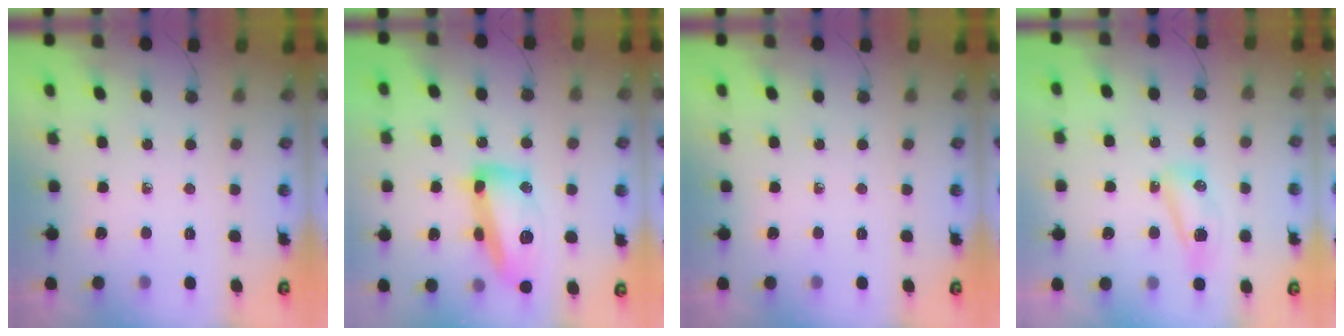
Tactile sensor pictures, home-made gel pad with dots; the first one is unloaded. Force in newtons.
{"total": 16.4, "press": 16.3, "slide": 1.1}
{"total": 0.0}
{"total": 7.2, "press": 7.2, "slide": 0.9}